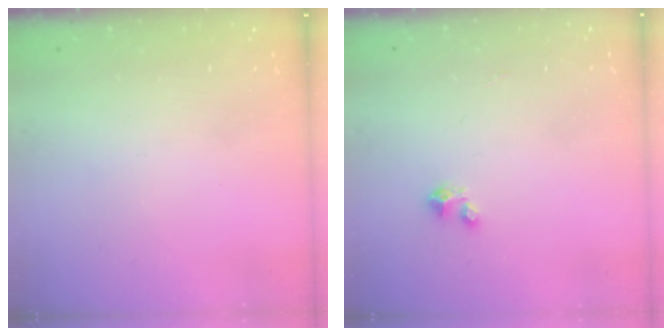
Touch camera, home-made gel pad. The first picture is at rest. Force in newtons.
{"total": 2.1, "press": 2.1, "slide": 0.1}